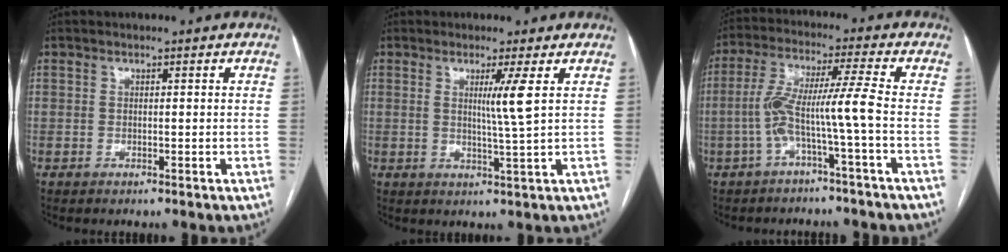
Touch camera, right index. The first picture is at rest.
{"total": 4.2, "force": [1.3, -1.3, 3.7], "torque": [-0.068, -0.014, 0.024]}
{"total": 7.8, "force": [-2.5, -1.4, 7.2], "torque": [-0.152, 0.030, -0.047]}